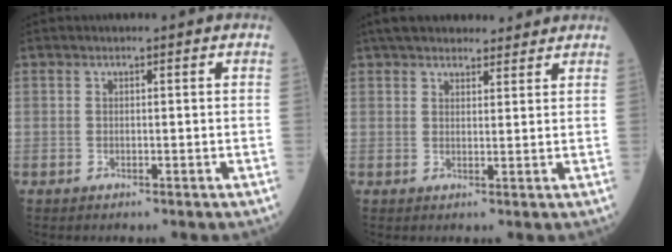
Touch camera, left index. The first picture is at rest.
{"total": 11.6, "force": [10.2, 3.5, 4.4], "torque": [-0.052, 0.036, 0.148]}